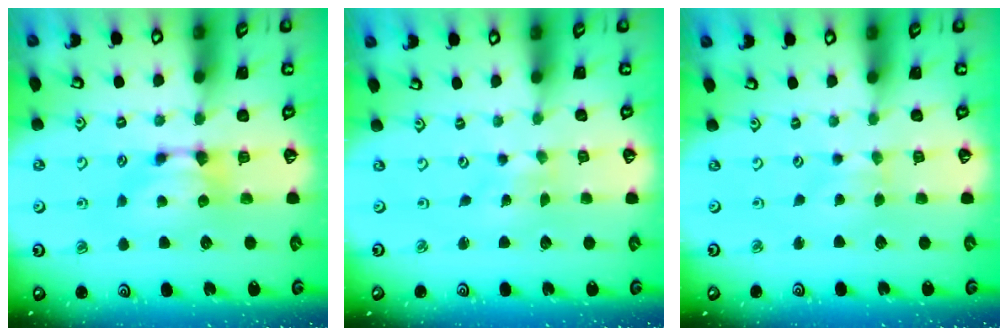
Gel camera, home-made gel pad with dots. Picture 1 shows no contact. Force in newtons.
{"total": 6.0, "press": 6.0, "slide": 0.6}
{"total": 2.1, "press": 1.6, "slide": 1.4}